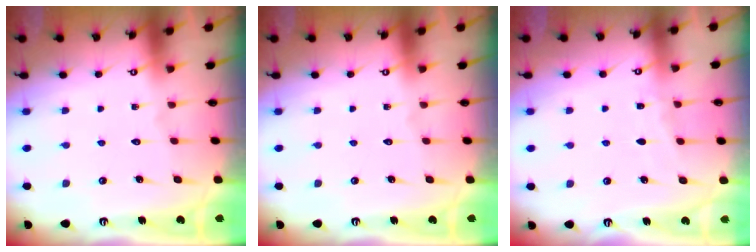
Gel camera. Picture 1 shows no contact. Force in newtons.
{"total": 0.0}
{"total": 2.8, "press": 2.8, "slide": 0.4}